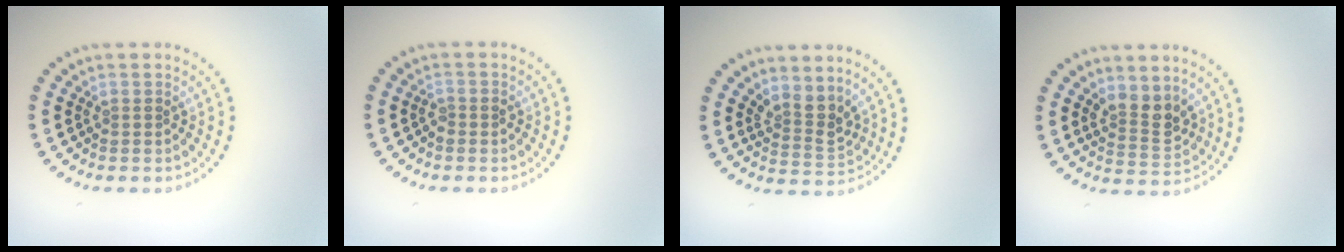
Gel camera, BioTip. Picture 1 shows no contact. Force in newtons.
{"total": 0.9, "press": 0.8, "slide": 0.3}
{"total": 2.7, "press": 2.0, "slide": 1.8}
{"total": 2.9, "press": 2.6, "slide": 1.3}